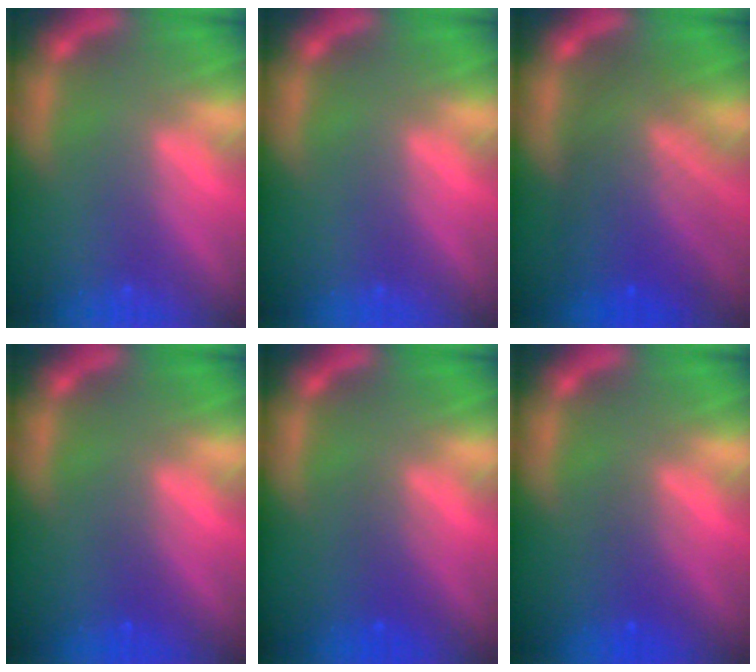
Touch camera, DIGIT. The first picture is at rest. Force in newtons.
{"total": 0.0}
{"total": 8.5}
{"total": 1.0}
{"total": 2.0}
{"total": 1.9}